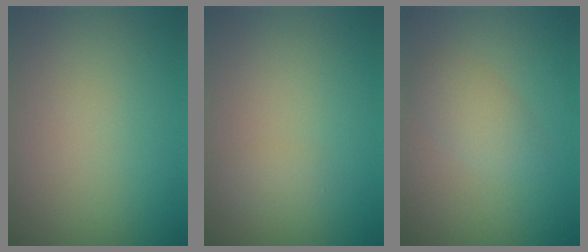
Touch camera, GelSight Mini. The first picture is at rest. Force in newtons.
{"total": 0.9, "press": 0.9, "slide": 0.0}
{"total": 2.1, "press": 2.1, "slide": 0.1}